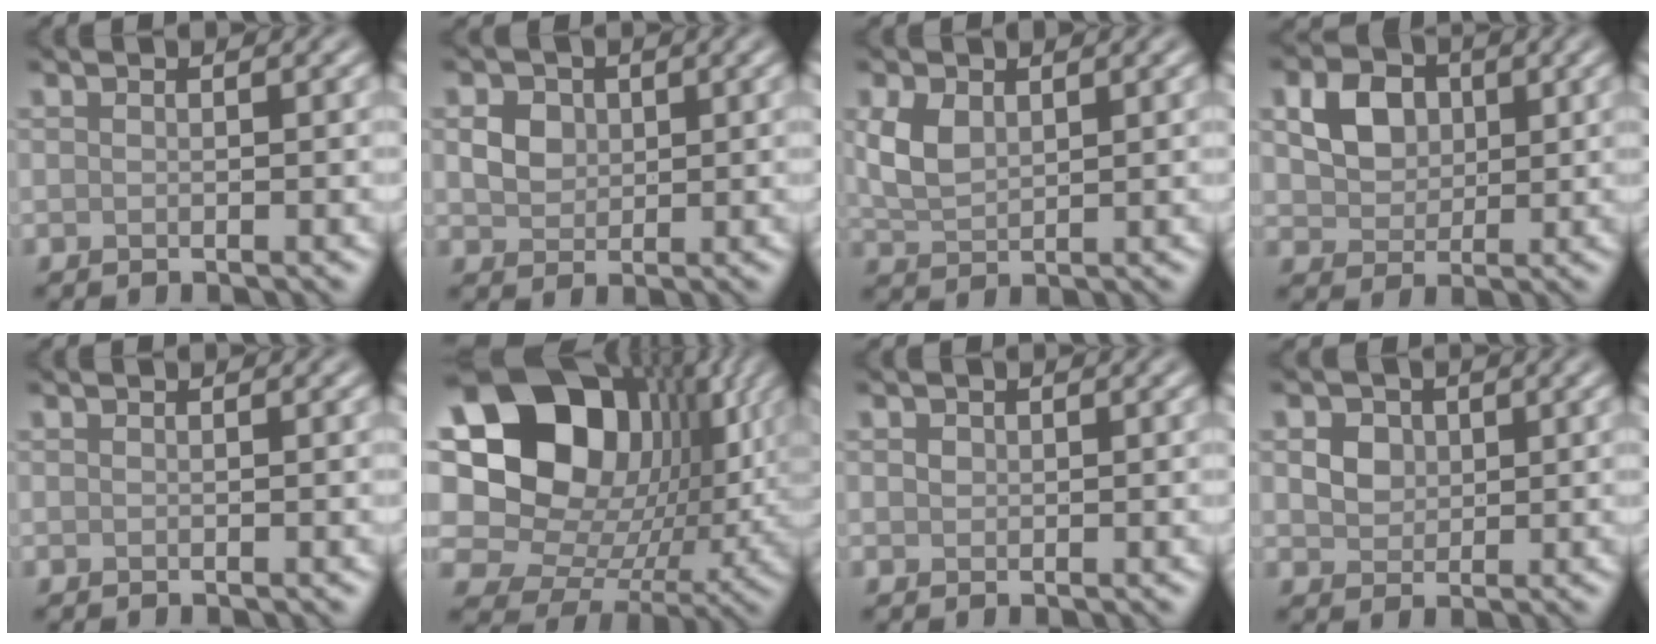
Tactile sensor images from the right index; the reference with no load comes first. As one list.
[{"total": 2.8, "force": [0.8, 2.3, 1.5], "torque": [-0.033, 0.002, 0.014]}, {"total": 3.0, "force": [0.9, 1.8, 2.2], "torque": [-0.057, 0.002, 0.026]}, {"total": 4.4, "force": [1.0, 3.5, 2.6], "torque": [-0.056, 0.003, 0.020]}, {"total": 0.0}, {"total": 19.3, "force": [4.8, 14.5, 11.7], "torque": [-0.212, 0.028, 0.099]}, {"total": 0.6, "force": [0.1, 0.6, 0.2], "torque": [-0.005, 0.000, 0.002]}, {"total": 3.7, "force": [1.4, 2.9, 1.9], "torque": [-0.046, 0.009, 0.022]}]